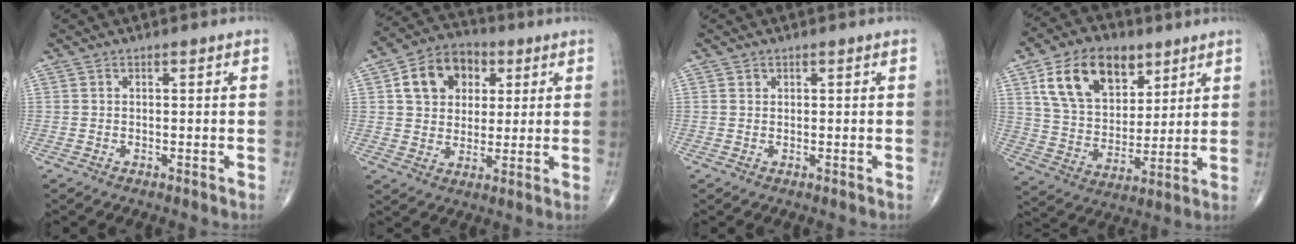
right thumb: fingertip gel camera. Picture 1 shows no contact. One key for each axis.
{"total": 12.0, "fx": 3.7, "fy": 9.3, "fz": 6.7, "tx": -0.079, "ty": 0.000, "tz": 0.056}
{"total": 0.6, "fx": 0.3, "fy": 0.5, "fz": 0.1, "tx": 0.003, "ty": 0.000, "tz": 0.004}
{"total": 17.1, "fx": 8.2, "fy": 11.0, "fz": 10.3, "tx": -0.148, "ty": -0.026, "tz": 0.153}